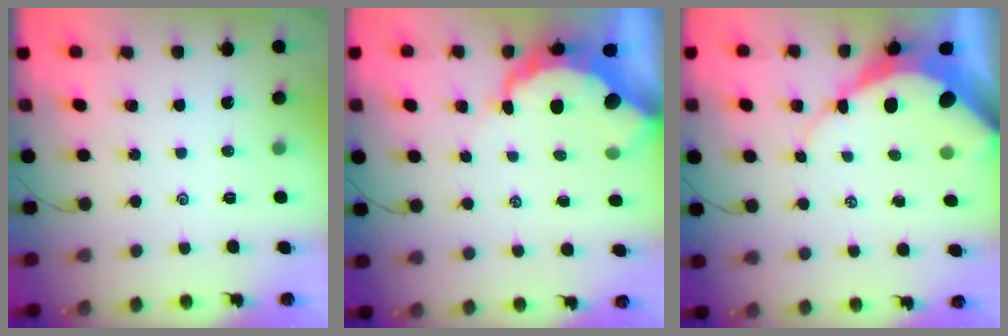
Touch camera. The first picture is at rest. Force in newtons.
{"total": 8.7, "press": 8.7, "slide": 1.0}
{"total": 12.2, "press": 12.2, "slide": 1.1}